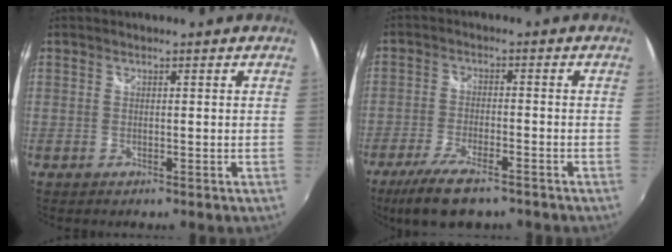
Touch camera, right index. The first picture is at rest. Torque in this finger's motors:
{"motor_torque": [1.03, -0.85, 0.19, 0.00]}